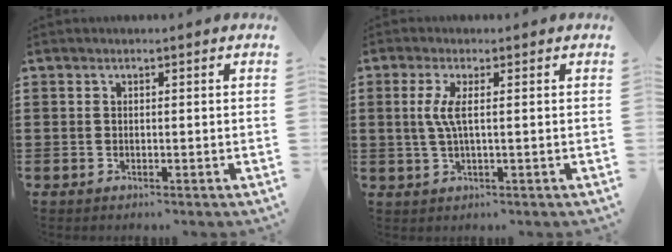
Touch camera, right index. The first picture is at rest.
{"total": 3.5, "force": [0.2, 0.1, 3.5], "torque": [-0.082, -0.011, -0.003]}